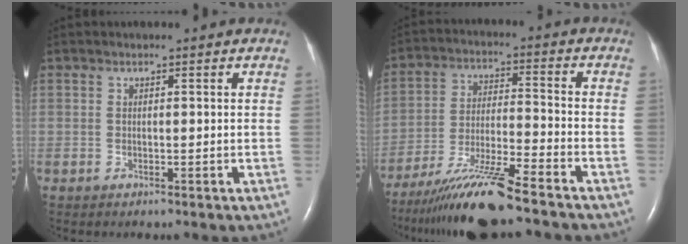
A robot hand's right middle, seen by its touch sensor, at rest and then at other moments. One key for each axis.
{"total": 12.3, "fx": -10.2, "fy": -0.7, "fz": 6.8, "tx": -0.126, "ty": -0.022, "tz": -0.184}